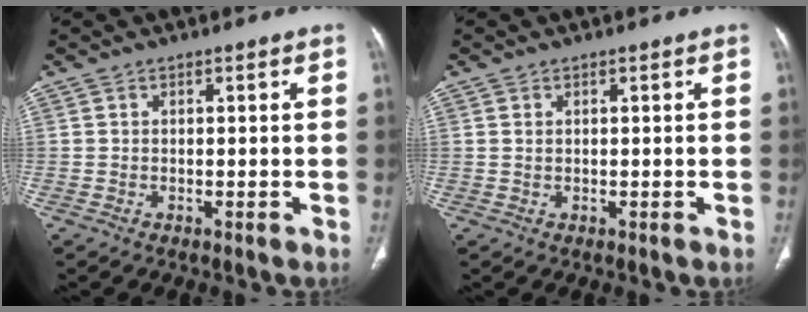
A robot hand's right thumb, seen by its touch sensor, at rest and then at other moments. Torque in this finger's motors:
{"motor_torque": [-0.37, 0.07, 0.05, 0.25, 0.01]}